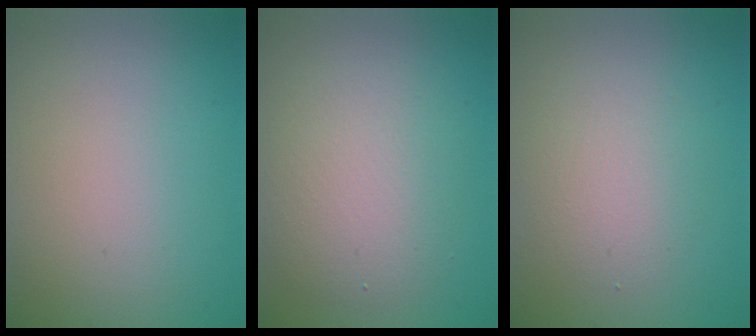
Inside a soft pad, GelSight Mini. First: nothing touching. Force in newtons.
{"total": 4.4, "press": 4.4, "slide": 0.0}
{"total": 2.6, "press": 2.6, "slide": 0.2}